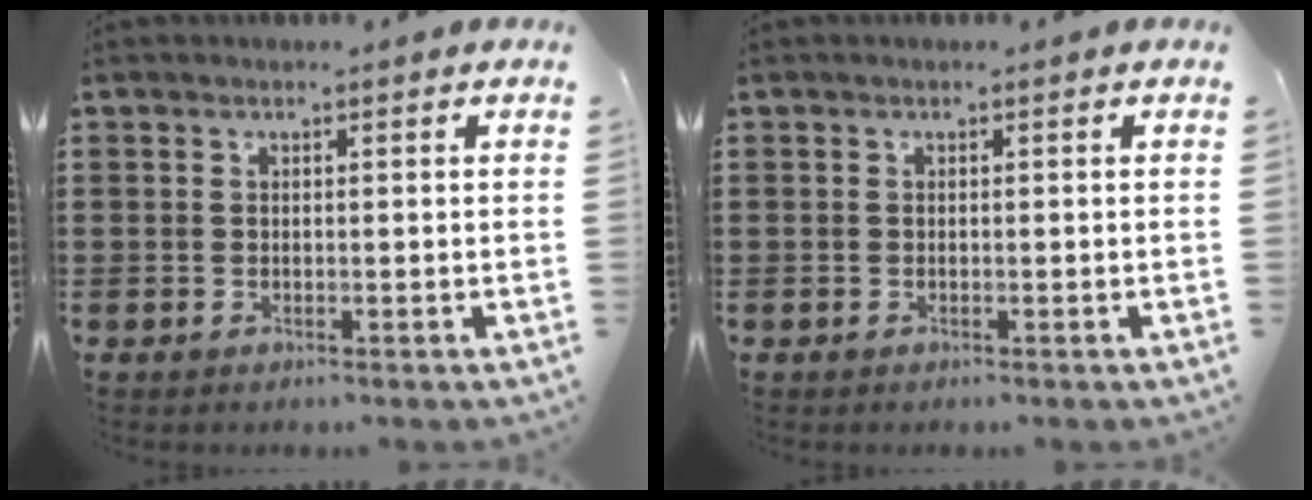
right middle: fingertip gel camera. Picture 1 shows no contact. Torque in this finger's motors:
{"motor_torque": [0.45, -0.40, 0.02, 0.02]}